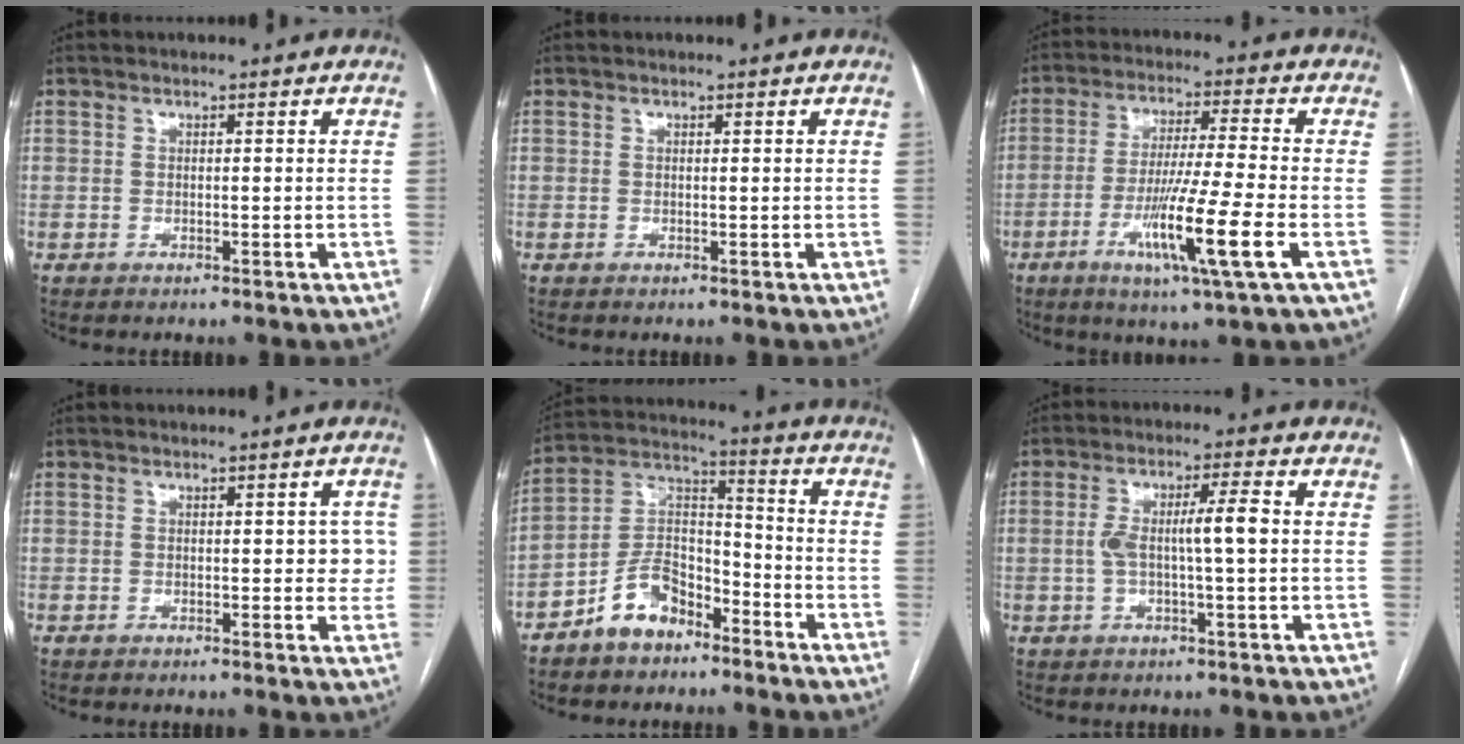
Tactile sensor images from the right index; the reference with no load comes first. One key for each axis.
{"total": 0.0}
{"total": 11.9, "fx": -4.2, "fy": -1.0, "fz": 11.0, "tx": -0.208, "ty": -0.022, "tz": -0.078}
{"total": 3.0, "fx": 0.3, "fy": 1.8, "fz": 2.3, "tx": -0.016, "ty": 0.012, "tz": 0.002}
{"total": 9.3, "fx": -6.2, "fy": 5.0, "fz": 4.8, "tx": -0.097, "ty": 0.024, "tz": -0.118}
{"total": 6.0, "fx": -0.1, "fy": 0.3, "fz": 6.0, "tx": -0.115, "ty": 0.014, "tz": 0.001}